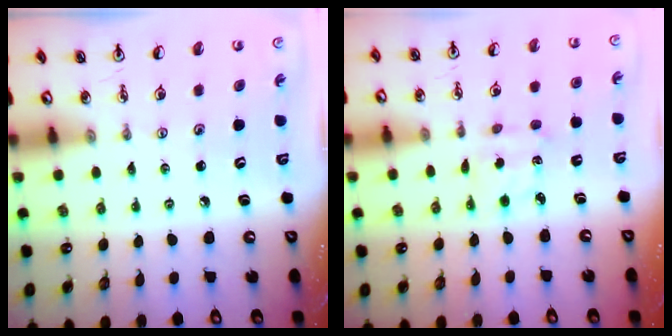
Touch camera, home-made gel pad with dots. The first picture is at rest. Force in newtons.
{"total": 2.7, "press": 2.6, "slide": 0.6}